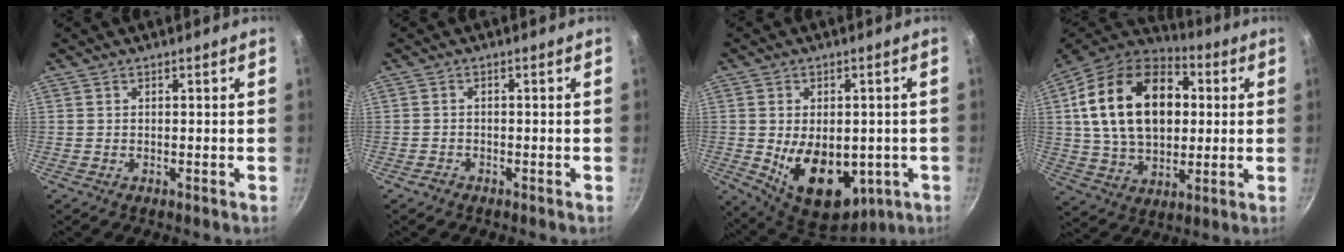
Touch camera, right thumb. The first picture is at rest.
{"total": 1.2, "force": [-0.9, 0.7, 0.2], "torque": [-0.011, 0.013, -0.019]}
{"total": 16.1, "force": [-2.8, 10.4, 11.9], "torque": [-0.153, -0.015, -0.017]}
{"total": 24.8, "force": [4.5, 16.5, 18.0], "torque": [-0.290, 0.017, 0.070]}